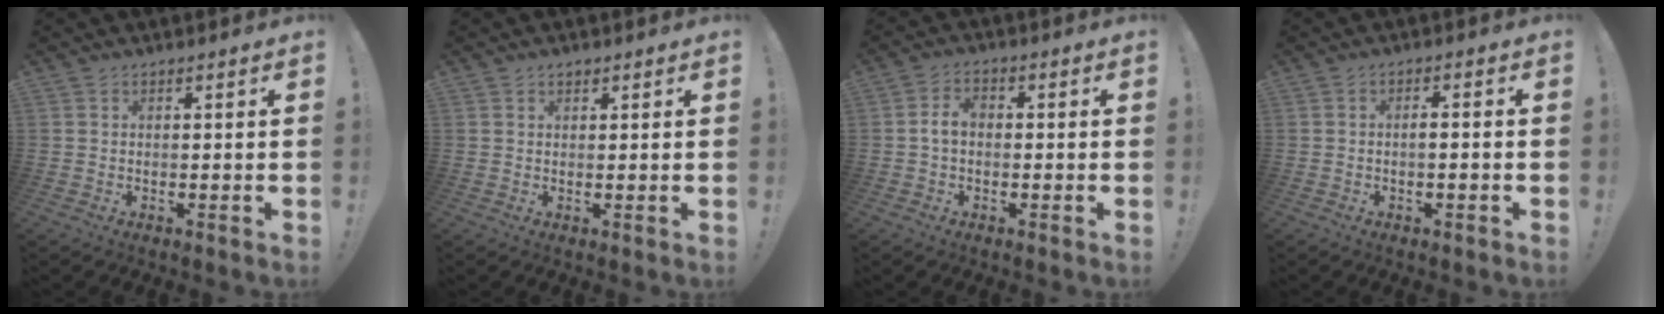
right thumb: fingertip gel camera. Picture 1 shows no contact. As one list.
[{"total": 0.9, "force": [0.6, 0.7, 0.2], "torque": [-0.005, 0.000, 0.012]}, {"total": 4.2, "force": [-0.3, 2.7, 3.1], "torque": [-0.051, 0.011, -0.006]}, {"total": 2.1, "force": [-0.9, 0.2, 1.9], "torque": [-0.035, 0.004, -0.017]}]